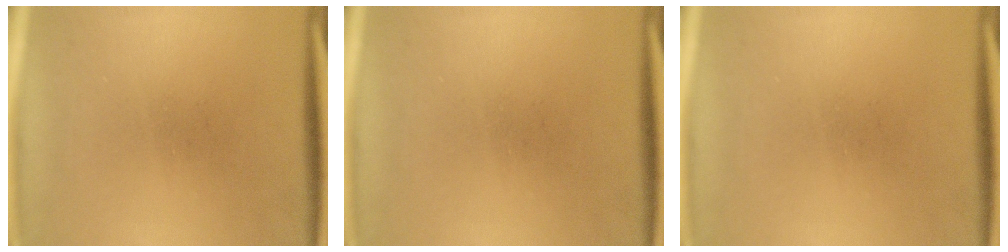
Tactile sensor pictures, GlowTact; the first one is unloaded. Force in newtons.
{"total": 0.0}
{"total": 0.0}